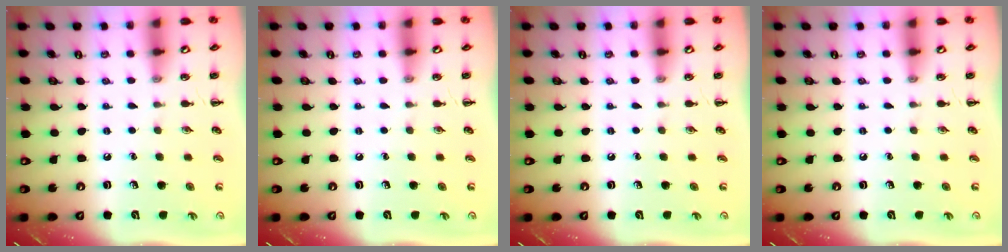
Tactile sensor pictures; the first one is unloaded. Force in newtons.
{"total": 0.0}
{"total": 0.0}
{"total": 0.0}